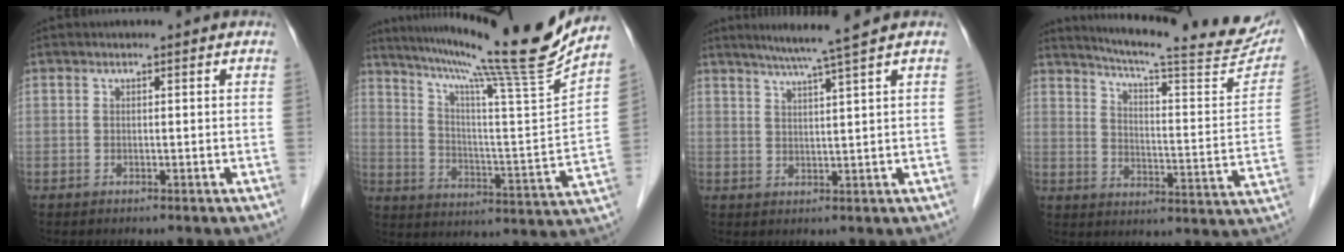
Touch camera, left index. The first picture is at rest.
{"total": 22.6, "force": [18.9, -2.6, 12.0], "torque": [-0.198, -0.044, 0.274]}
{"total": 6.1, "force": [4.7, -1.7, 3.5], "torque": [-0.058, 0.000, 0.079]}
{"total": 24.2, "force": [21.4, 1.9, 11.1], "torque": [-0.164, -0.057, 0.267]}